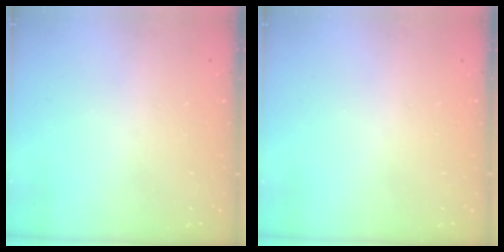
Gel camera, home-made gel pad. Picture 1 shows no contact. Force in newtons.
{"total": 0.0}